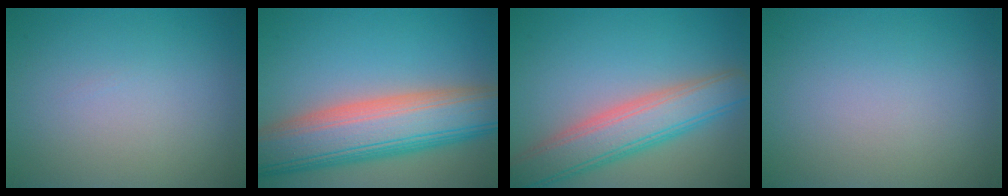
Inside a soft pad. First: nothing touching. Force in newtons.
{"total": 11.2, "press": 11.2, "slide": 0.9}
{"total": 6.6, "press": 6.6, "slide": 0.4}
{"total": 0.0}